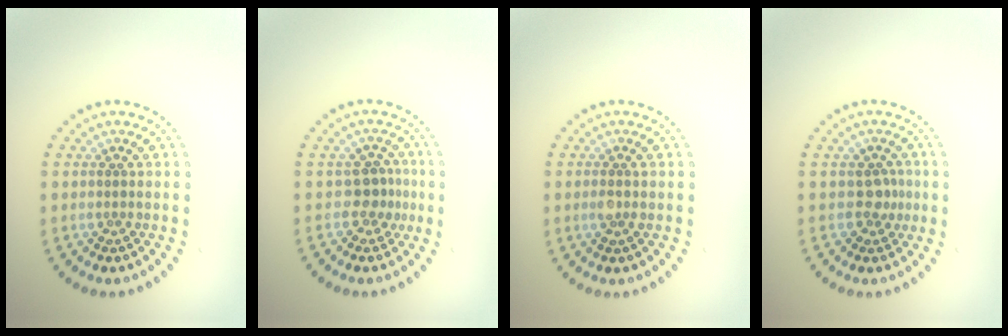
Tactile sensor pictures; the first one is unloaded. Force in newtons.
{"total": 2.3, "press": 1.7, "slide": 1.6}
{"total": 0.9, "press": 0.8, "slide": 0.4}
{"total": 1.8, "press": 1.4, "slide": 1.2}